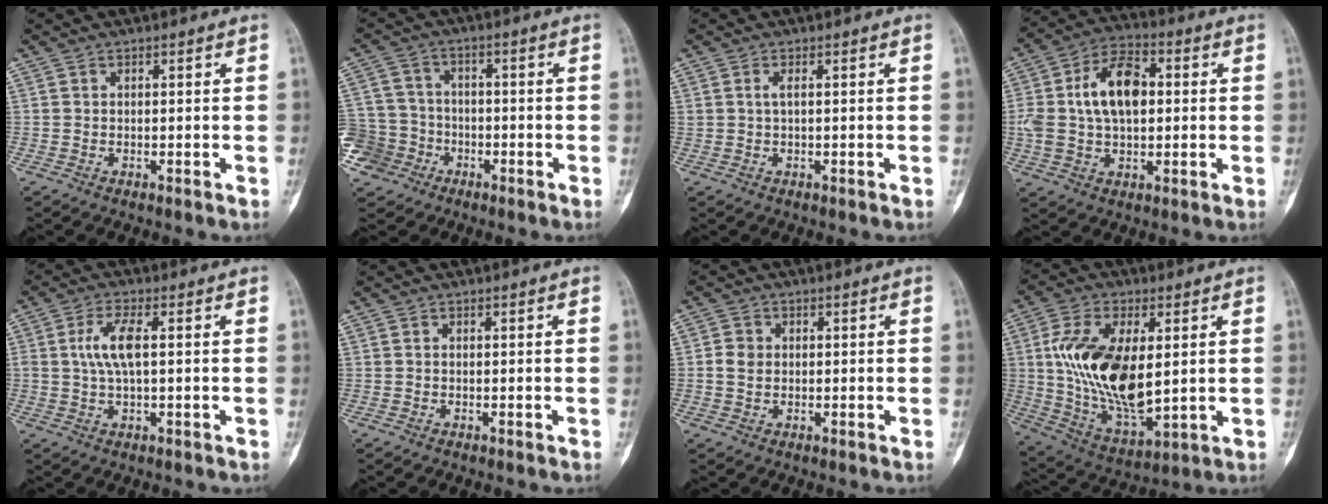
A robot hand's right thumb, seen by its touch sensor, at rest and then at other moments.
{"total": 10.2, "force": [-4.9, 8.8, 1.8], "torque": [-0.030, 0.035, -0.087]}
{"total": 1.3, "force": [0.4, 0.3, 1.2], "torque": [-0.033, 0.006, 0.011]}
{"total": 13.9, "force": [1.6, 8.3, 11.1], "torque": [-0.198, 0.021, 0.025]}
{"total": 6.2, "force": [0.8, 2.1, 5.8], "torque": [-0.133, 0.008, 0.017]}
{"total": 0.0}
{"total": 3.2, "force": [0.1, 2.7, 1.7], "torque": [-0.024, 0.004, 0.002]}
{"total": 19.6, "force": [2.3, 9.9, 16.7], "torque": [-0.312, -0.018, 0.054]}